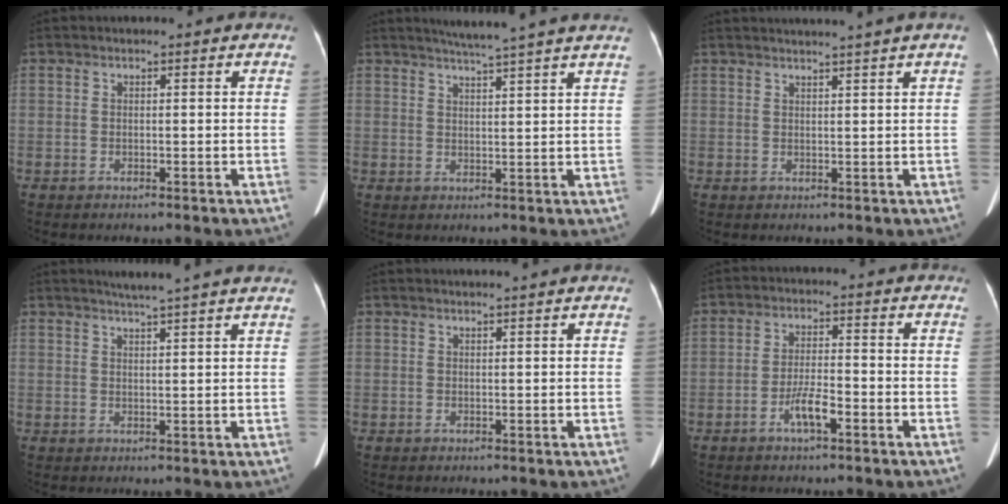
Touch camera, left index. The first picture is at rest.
{"total": 8.5, "force": [7.3, -1.4, 4.1], "torque": [-0.060, 0.012, 0.089]}
{"total": 5.1, "force": [4.3, -1.6, 2.1], "torque": [-0.023, 0.014, 0.054]}
{"total": 6.2, "force": [5.4, -1.2, 2.9], "torque": [-0.042, 0.011, 0.067]}
{"total": 1.9, "force": [1.6, -0.6, 0.7], "torque": [-0.010, 0.007, 0.026]}
{"total": 4.1, "force": [-2.3, 0.6, 3.4], "torque": [-0.067, 0.000, -0.045]}